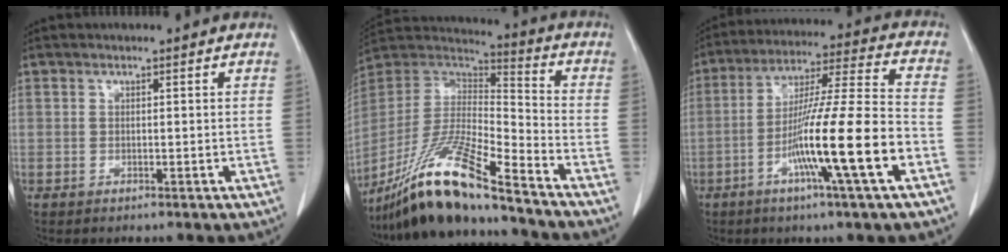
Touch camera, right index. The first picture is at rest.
{"total": 18.8, "force": [-14.9, 0.8, 11.4], "torque": [-0.246, -0.020, -0.282]}
{"total": 16.6, "force": [-6.0, -0.9, 15.5], "torque": [-0.278, -0.009, -0.108]}